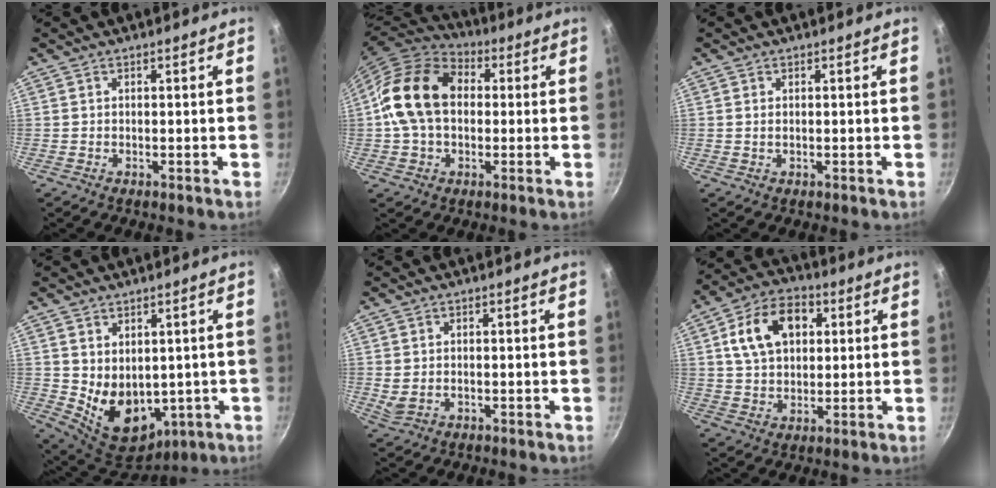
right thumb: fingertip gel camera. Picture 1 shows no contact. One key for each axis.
{"total": 15.9, "fx": 1.0, "fy": 11.6, "fz": 10.8, "tx": -0.170, "ty": 0.029, "tz": 0.001}
{"total": 0.7, "fx": 0.1, "fy": 0.4, "fz": 0.6, "tx": -0.012, "ty": 0.000, "tz": 0.002}
{"total": 11.6, "fx": 0.8, "fy": 8.5, "fz": 7.9, "tx": -0.098, "ty": -0.032, "tz": 0.043}
{"total": 2.9, "fx": -0.3, "fy": 2.1, "fz": 2.0, "tx": -0.037, "ty": -0.005, "tz": 0.001}
{"total": 13.3, "fx": 3.8, "fy": 9.1, "fz": 8.8, "tx": -0.128, "ty": 0.011, "tz": 0.056}